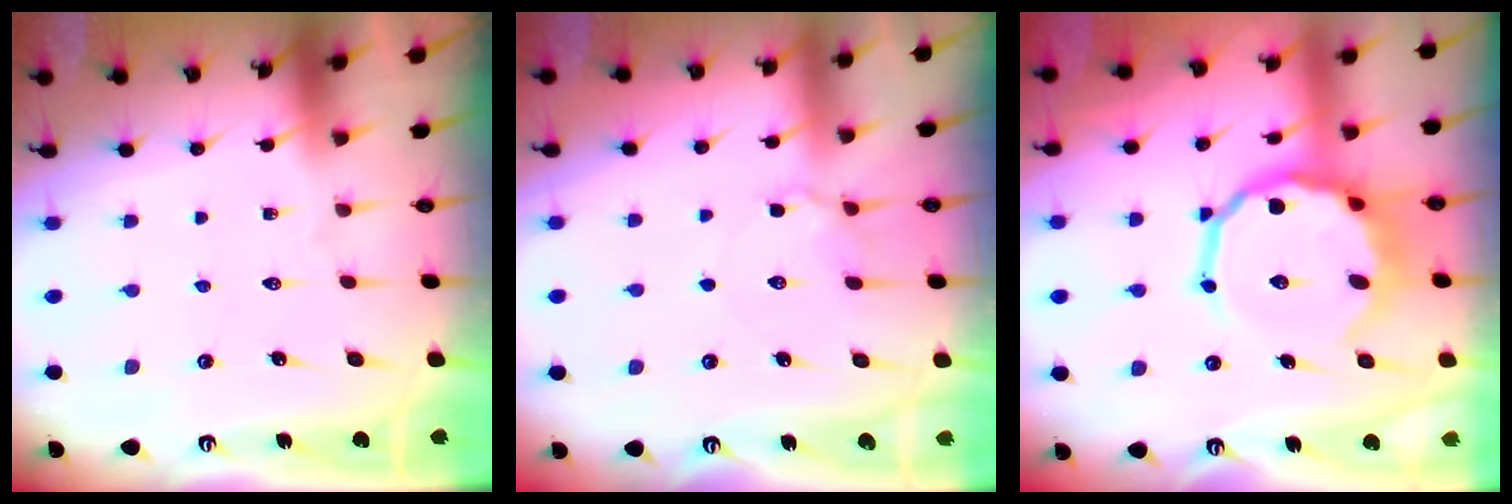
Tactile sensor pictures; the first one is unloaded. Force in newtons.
{"total": 3.9, "press": 3.9, "slide": 0.7}
{"total": 13.5, "press": 13.0, "slide": 3.8}